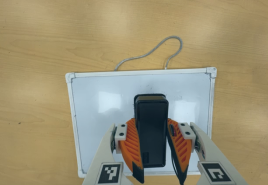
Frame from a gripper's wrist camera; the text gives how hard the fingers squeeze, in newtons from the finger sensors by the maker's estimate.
{"total": 8.3, "left": 7.2, "right": 9.3}